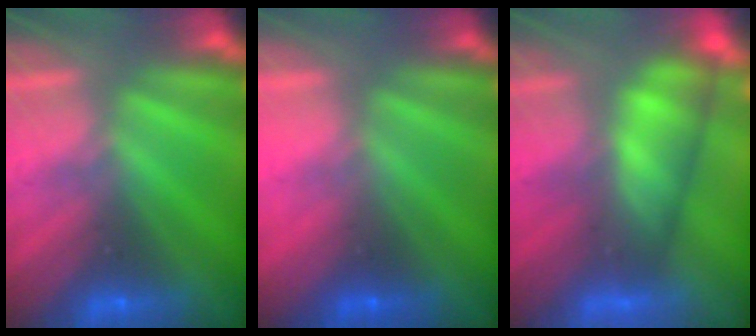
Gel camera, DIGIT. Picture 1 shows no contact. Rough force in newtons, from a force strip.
{"total": 3.1}
{"total": 4.7}